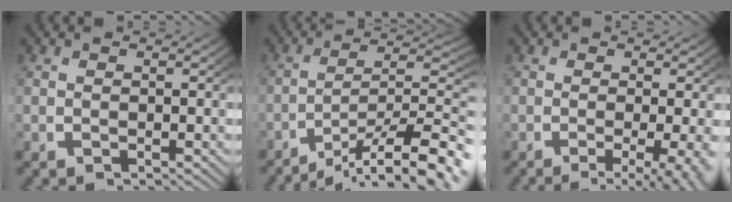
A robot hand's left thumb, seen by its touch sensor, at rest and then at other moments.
{"total": 10.3, "force": [-4.7, 5.3, 7.5], "torque": [-0.114, -0.027, -0.058]}
{"total": 6.3, "force": [-3.5, 2.3, 4.7], "torque": [-0.072, -0.025, -0.041]}